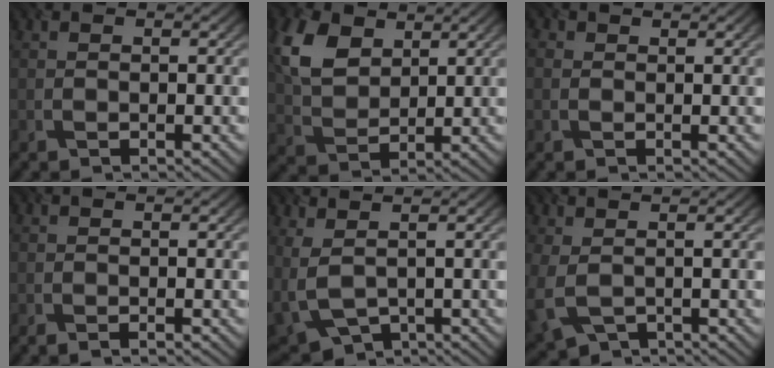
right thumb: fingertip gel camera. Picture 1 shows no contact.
{"total": 8.1, "force": [3.7, 5.1, 5.1], "torque": [-0.133, 0.003, 0.075]}
{"total": 0.9, "force": [0.4, 0.7, 0.4], "torque": [-0.009, 0.000, 0.007]}
{"total": 0.8, "force": [-0.3, 0.0, 0.7], "torque": [-0.014, -0.003, -0.007]}
{"total": 6.5, "force": [1.6, 3.3, 5.3], "torque": [-0.149, -0.014, 0.050]}
{"total": 4.9, "force": [0.0, 2.8, 4.0], "torque": [-0.114, -0.014, 0.008]}